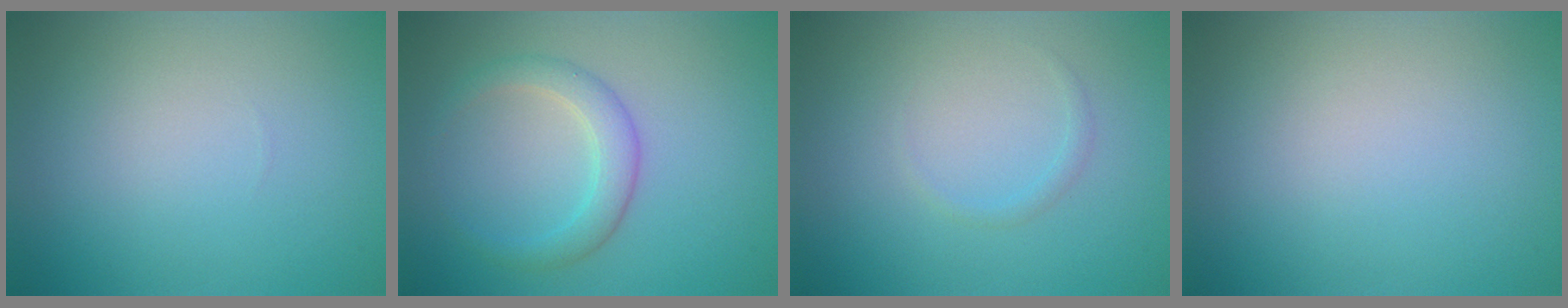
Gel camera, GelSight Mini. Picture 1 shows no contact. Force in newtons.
{"total": 2.7, "press": 2.7, "slide": 0.1}
{"total": 0.7, "press": 0.7, "slide": 0.0}
{"total": 0.0}